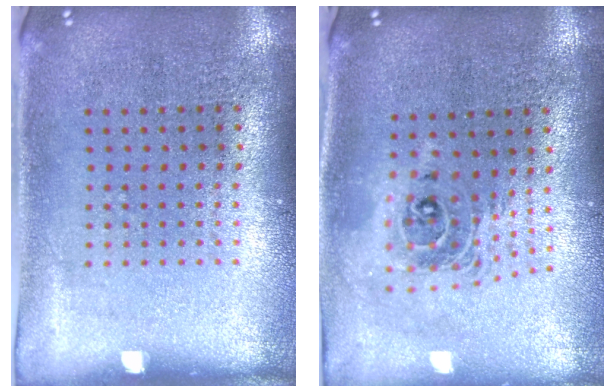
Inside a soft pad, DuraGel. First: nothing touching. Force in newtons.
{"total": 2.0, "press": 1.6, "slide": 1.3}